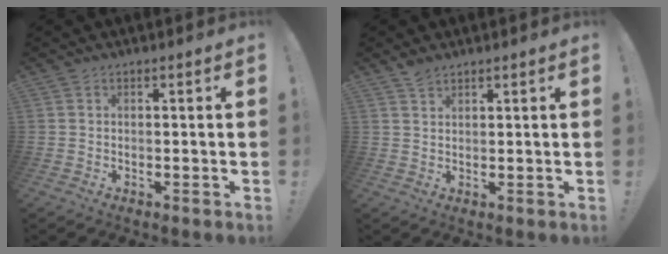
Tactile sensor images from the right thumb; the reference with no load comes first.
{"total": 2.5, "force": [2.1, 0.9, 1.1], "torque": [-0.018, -0.007, 0.039]}